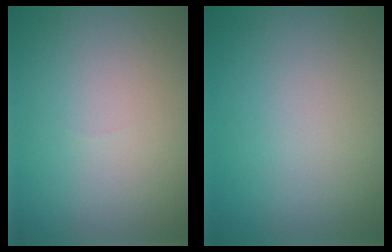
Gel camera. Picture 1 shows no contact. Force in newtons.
{"total": 0.0}